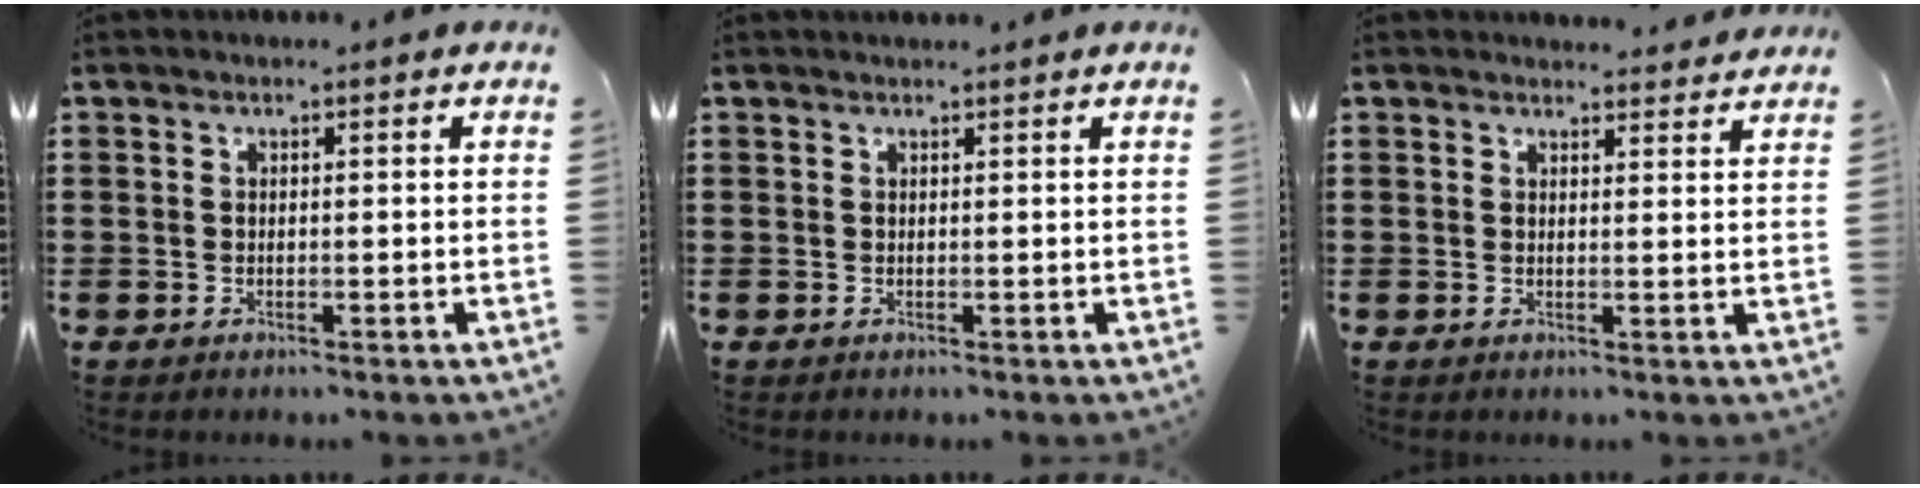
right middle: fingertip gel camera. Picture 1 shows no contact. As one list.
[{"total": 0.7, "force": [0.6, -0.1, 0.0], "torque": [-0.002, -0.002, 0.012]}, {"total": 2.1, "force": [2.1, 0.3, 0.0], "torque": [0.003, -0.004, 0.039]}]